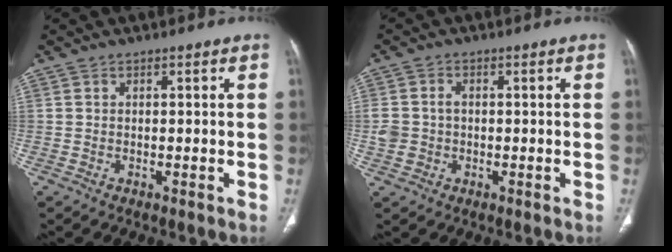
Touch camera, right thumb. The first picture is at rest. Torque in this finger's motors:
{"motor_torque": [0.06, 0.05, 0.19, 0.33, 0.06]}